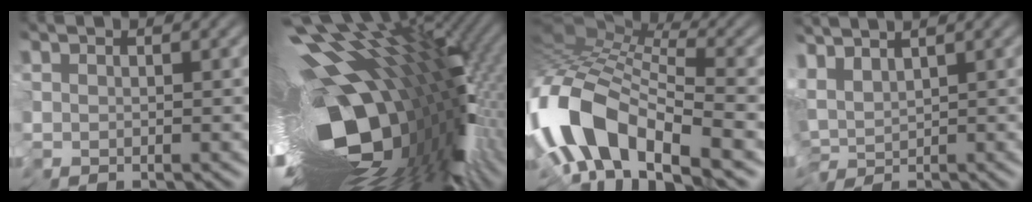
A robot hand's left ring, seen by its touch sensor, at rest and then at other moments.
{"total": 17.1, "force": [-2.8, 7.3, 15.2], "torque": [-0.245, -0.032, -0.041]}
{"total": 12.4, "force": [-5.5, 5.6, 9.6], "torque": [-0.216, -0.002, -0.104]}
{"total": 2.2, "force": [0.8, 0.0, 2.1], "torque": [-0.039, 0.008, 0.007]}